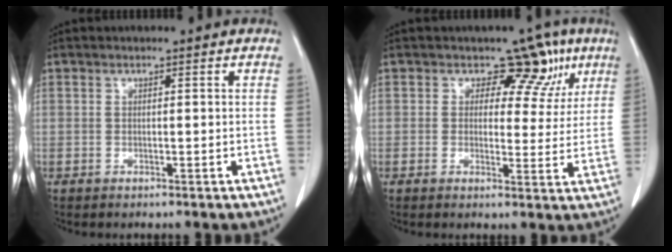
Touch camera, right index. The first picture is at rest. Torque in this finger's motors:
{"motor_torque": [-0.03, 0.09, 0.05, -0.01]}